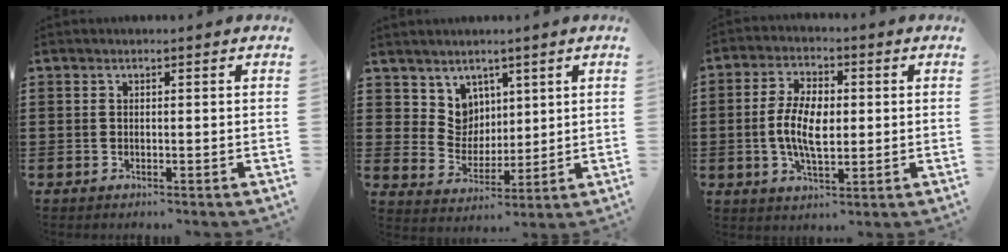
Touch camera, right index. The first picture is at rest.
{"total": 5.9, "force": [3.6, 4.6, 0.7], "torque": [-0.045, -0.006, 0.070]}
{"total": 7.4, "force": [-0.4, 3.6, 6.5], "torque": [-0.139, 0.003, -0.011]}